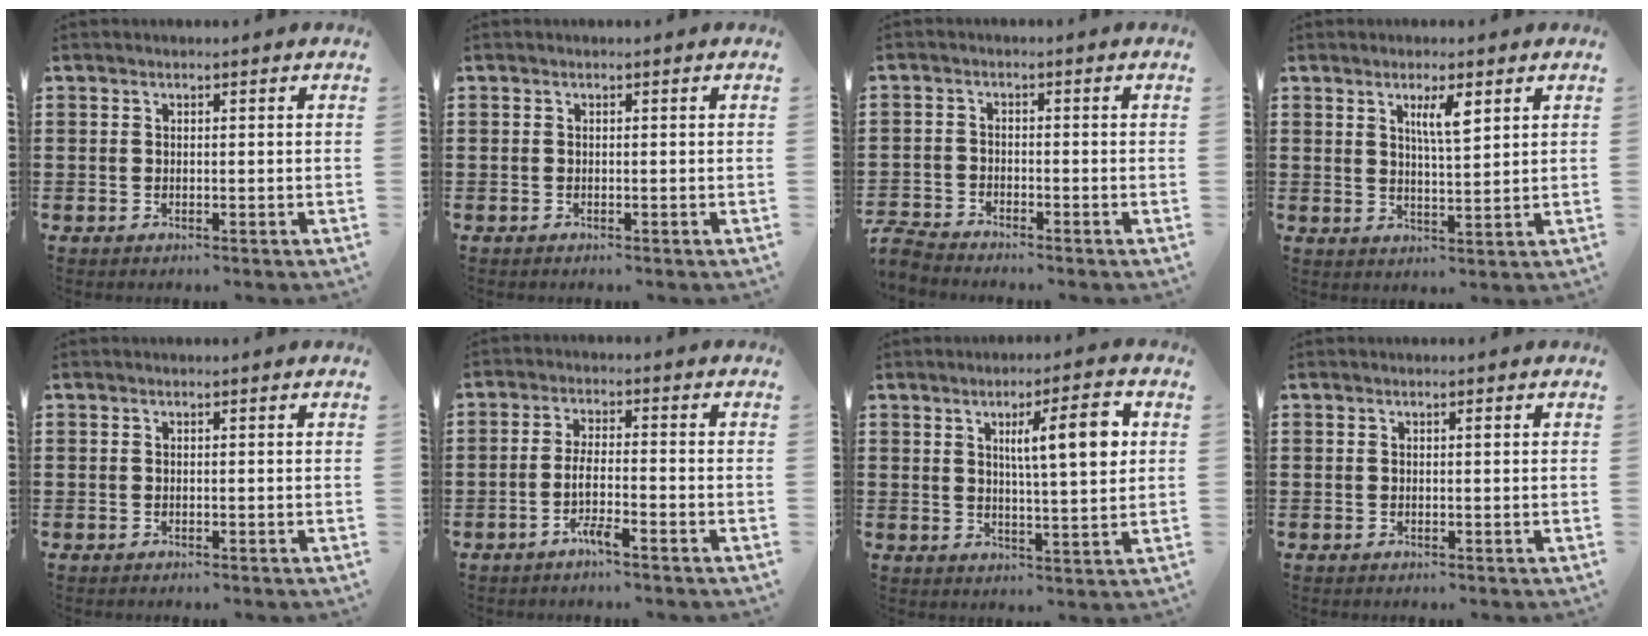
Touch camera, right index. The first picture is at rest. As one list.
[{"total": 0.0}, {"total": 2.6, "force": [-2.6, 0.3, 0.1], "torque": [-0.013, 0.001, -0.058]}, {"total": 4.3, "force": [2.2, 0.7, 3.6], "torque": [-0.068, 0.002, 0.035]}, {"total": 0.0}, {"total": 4.7, "force": [-2.5, 0.6, 3.9], "torque": [-0.081, -0.003, -0.050]}, {"total": 8.7, "force": [2.7, 1.4, 8.2], "torque": [-0.135, -0.004, 0.036]}, {"total": 0.5, "force": [0.2, 0.1, 0.5], "torque": [-0.011, 0.000, 0.005]}]